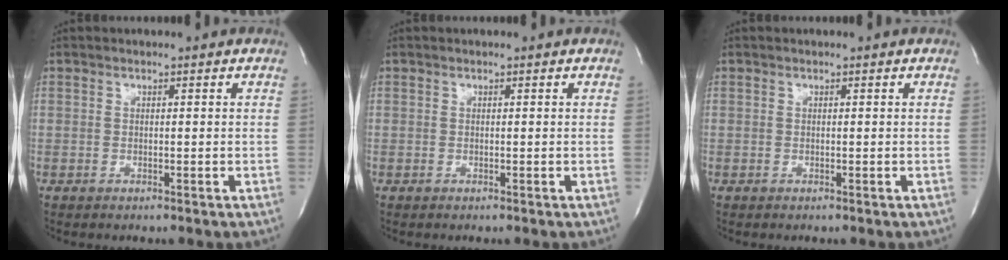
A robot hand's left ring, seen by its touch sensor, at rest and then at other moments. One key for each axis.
{"total": 0.0}
{"total": 0.0}